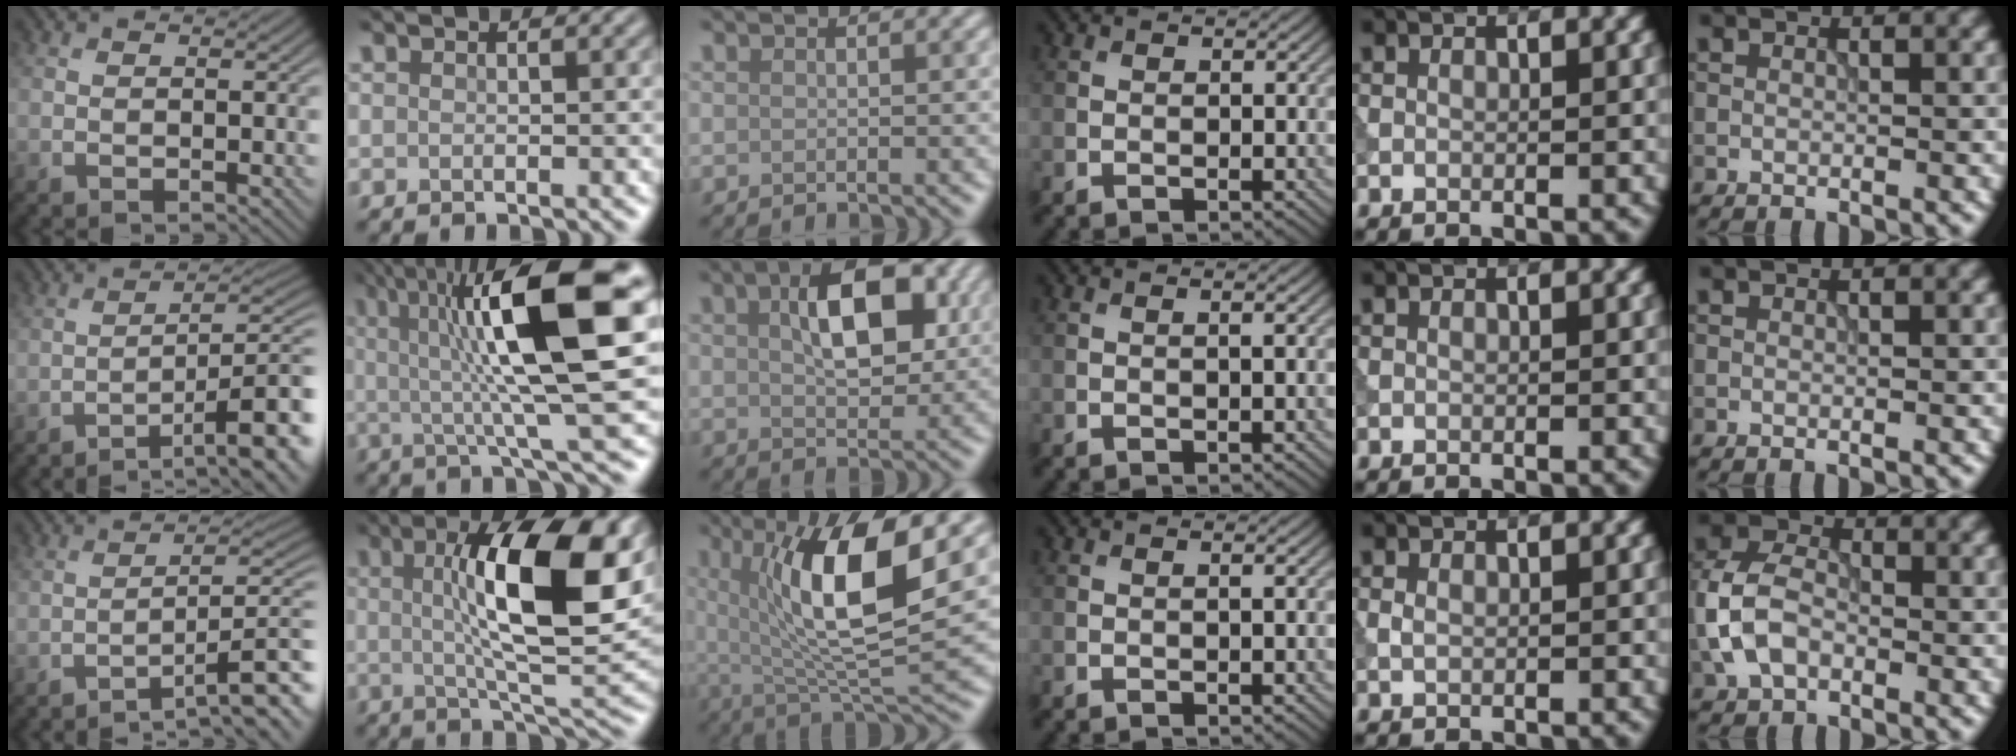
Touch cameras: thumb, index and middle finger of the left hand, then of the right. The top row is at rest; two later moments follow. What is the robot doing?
{"motion": "dispense", "object": "syringe"}